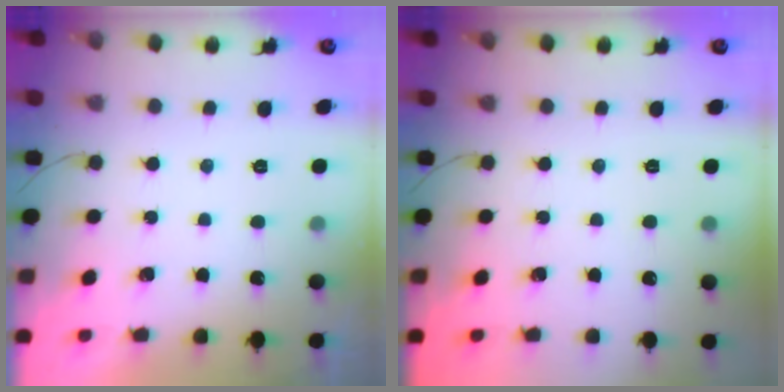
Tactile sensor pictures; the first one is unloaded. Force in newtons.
{"total": 0.0}